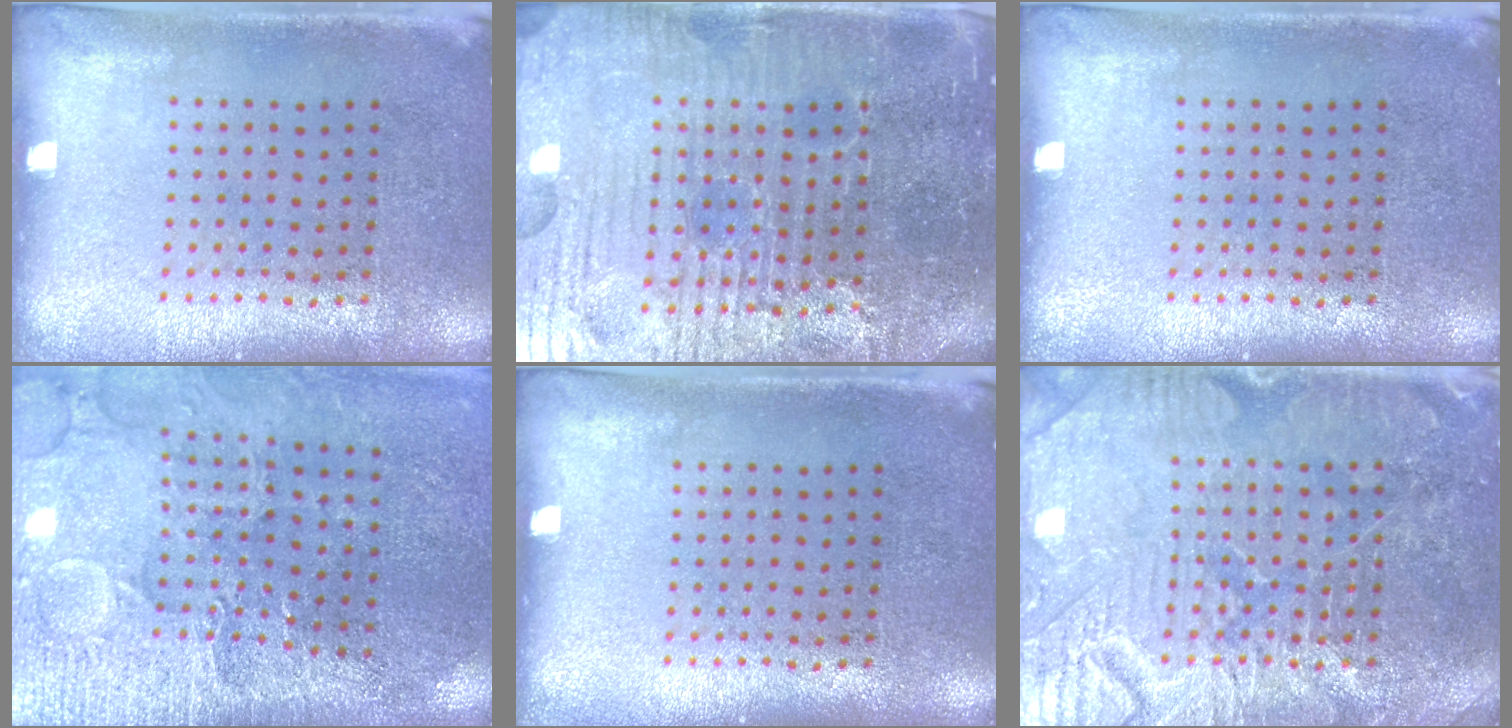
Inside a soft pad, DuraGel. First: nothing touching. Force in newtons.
{"total": 6.1, "press": 5.7, "slide": 2.3}
{"total": 0.0}
{"total": 3.5, "press": 3.4, "slide": 0.7}
{"total": 0.0}
{"total": 6.7, "press": 6.7, "slide": 0.9}